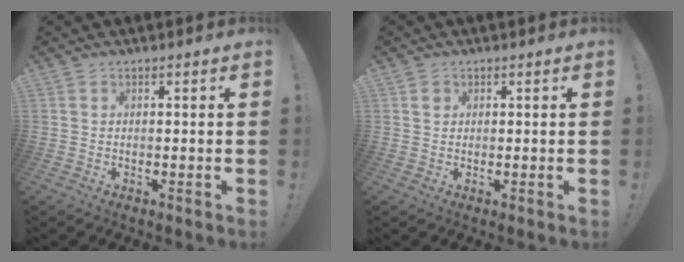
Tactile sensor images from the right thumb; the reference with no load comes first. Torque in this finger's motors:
{"motor_torque": [-0.12, 0.09, 0.26, -0.06, -0.01]}